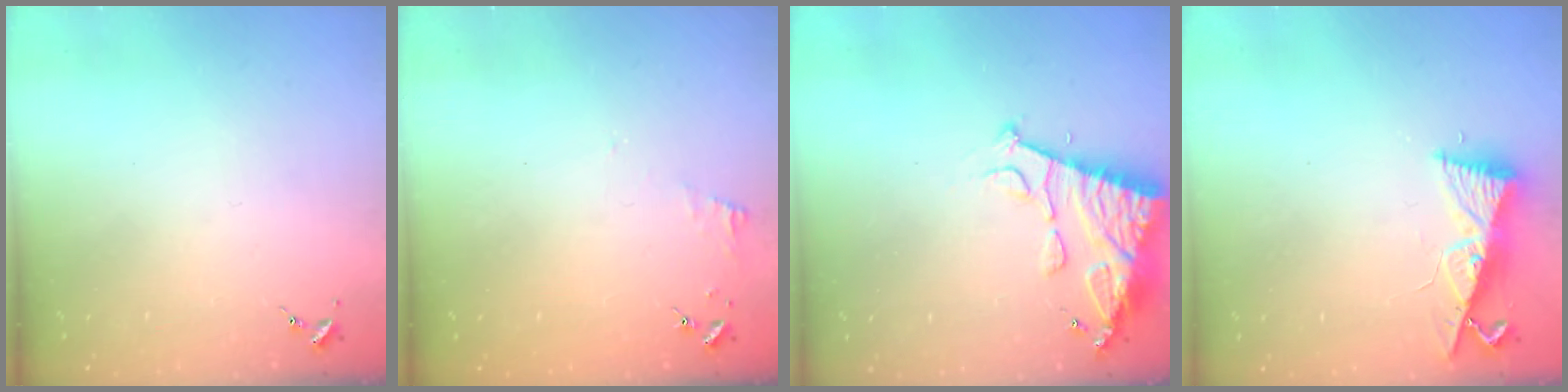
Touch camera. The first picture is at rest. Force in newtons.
{"total": 3.9, "press": 3.8, "slide": 0.4}
{"total": 14.2, "press": 14.1, "slide": 1.1}
{"total": 8.6, "press": 8.5, "slide": 1.1}